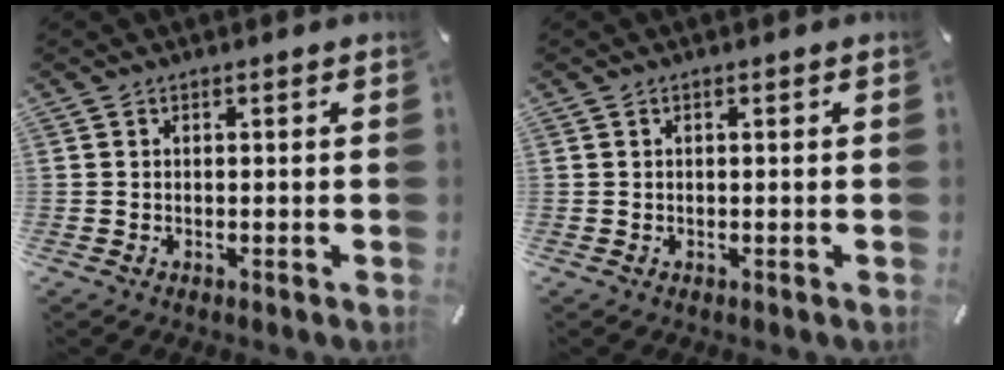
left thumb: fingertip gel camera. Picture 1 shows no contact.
{"total": 0.0}